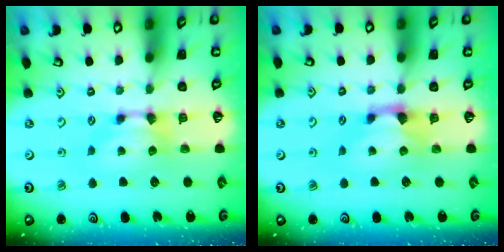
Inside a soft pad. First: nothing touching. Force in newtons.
{"total": 1.3, "press": 0.4, "slide": 1.3}